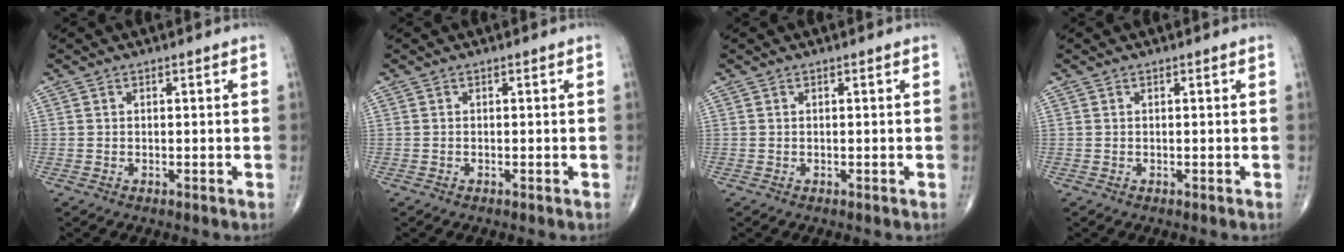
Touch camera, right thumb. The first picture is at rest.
{"total": 0.0}
{"total": 0.0}
{"total": 0.0}